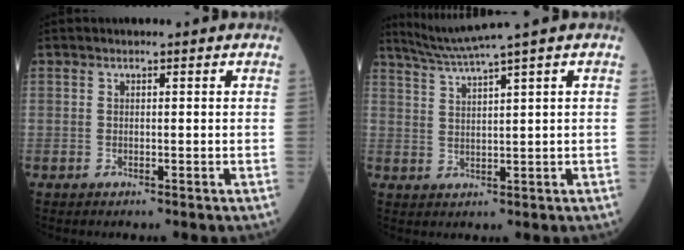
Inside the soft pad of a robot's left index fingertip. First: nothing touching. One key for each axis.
{"total": 5.0, "fx": 4.1, "fy": -2.2, "fz": 1.9, "tx": -0.048, "ty": -0.002, "tz": 0.087}